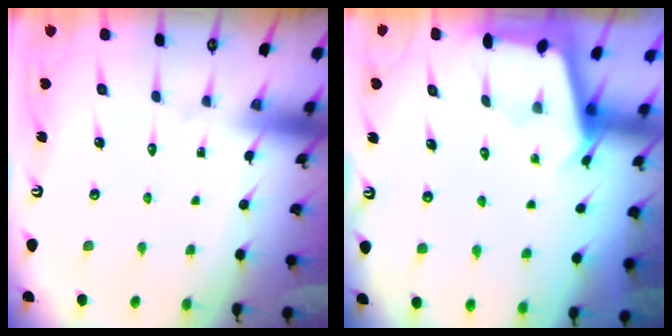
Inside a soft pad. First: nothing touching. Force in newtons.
{"total": 2.4, "press": 2.4, "slide": 0.3}